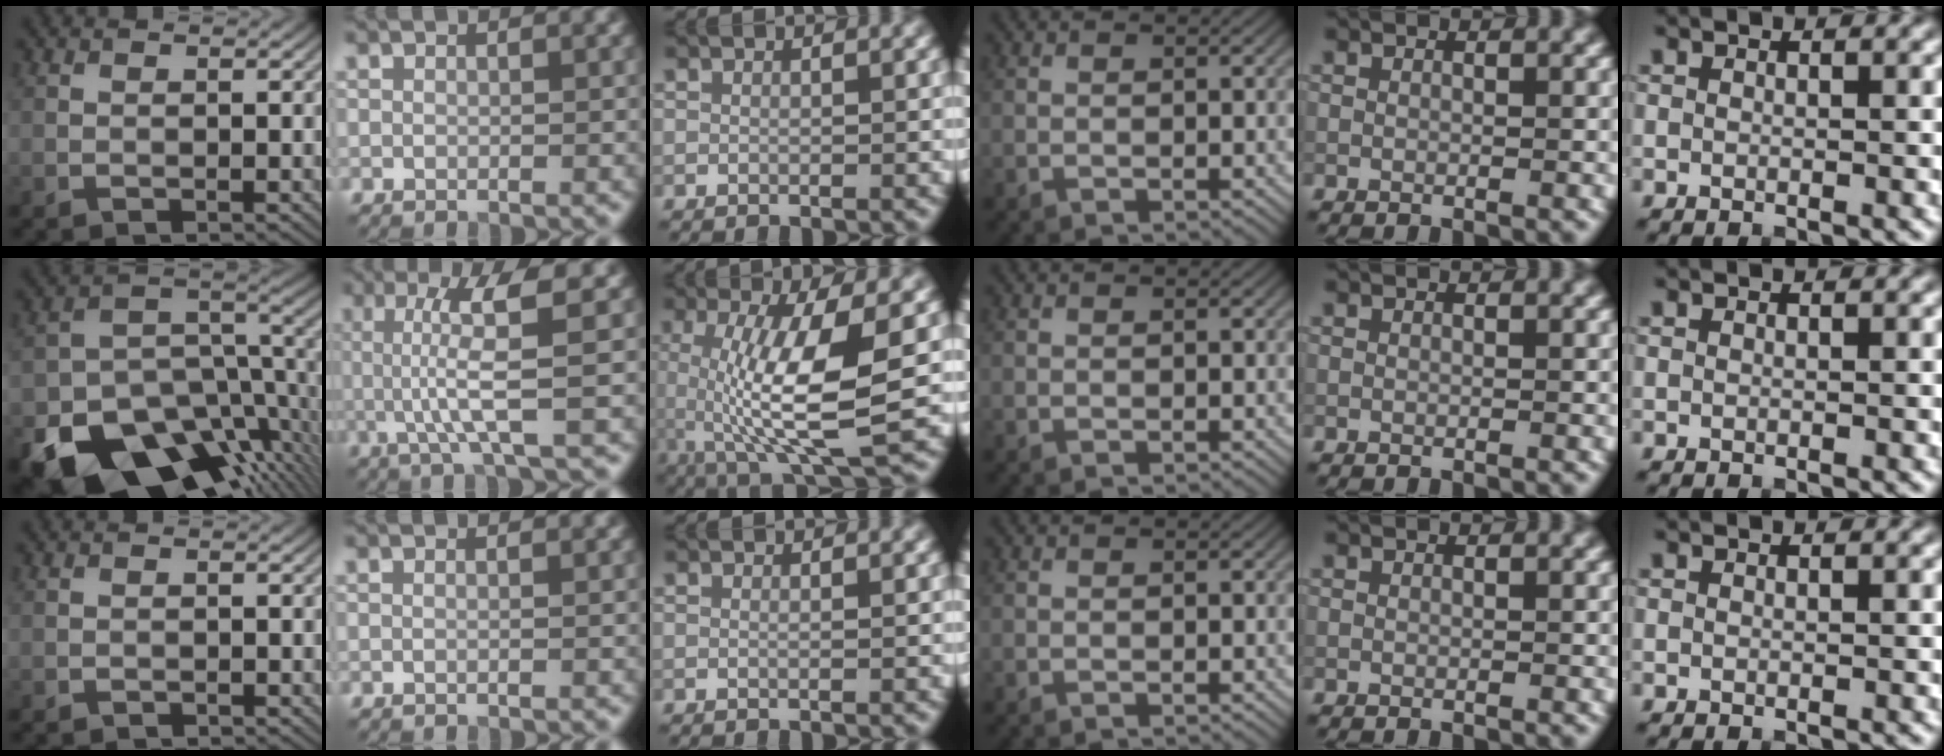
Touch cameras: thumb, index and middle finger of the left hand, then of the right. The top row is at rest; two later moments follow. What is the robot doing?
{"motion": "lift_and_place", "object": "calculator"}